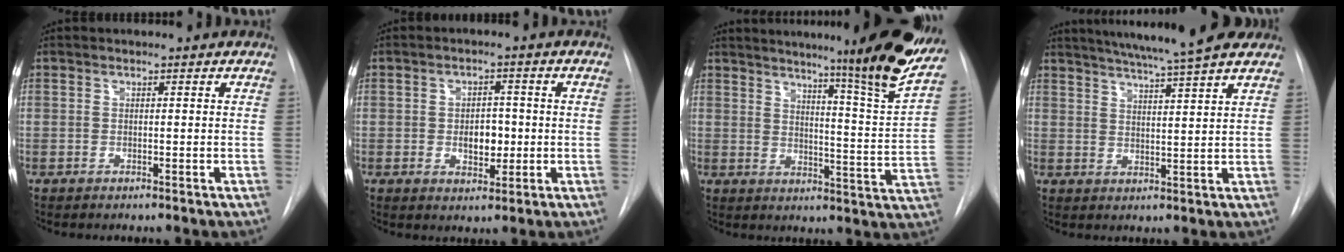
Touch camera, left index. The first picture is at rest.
{"total": 4.5, "force": [-0.4, 2.7, 3.5], "torque": [-0.047, 0.003, 0.001]}
{"total": 18.8, "force": [15.5, -1.7, 10.5], "torque": [-0.141, -0.071, 0.190]}
{"total": 14.1, "force": [12.1, 0.3, 7.4], "torque": [-0.120, 0.014, 0.163]}